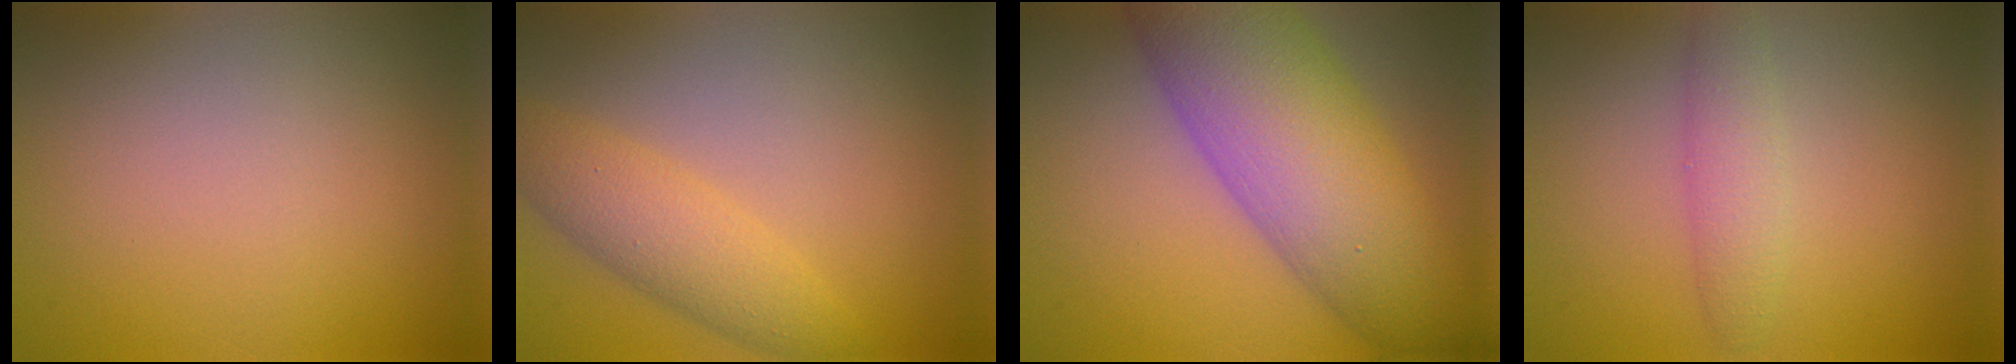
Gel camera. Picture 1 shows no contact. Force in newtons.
{"total": 4.0, "press": 4.0, "slide": 0.2}
{"total": 12.5, "press": 12.5, "slide": 0.6}
{"total": 2.5, "press": 2.5, "slide": 0.1}